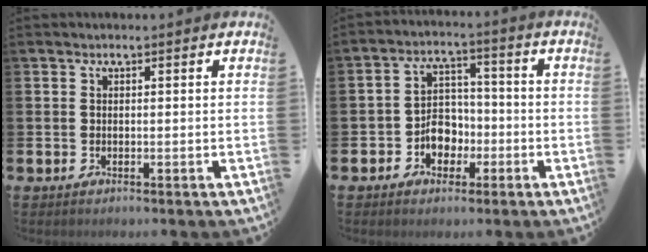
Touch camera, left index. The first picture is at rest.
{"total": 5.0, "force": [-1.8, 4.0, 2.3], "torque": [-0.038, 0.006, -0.039]}